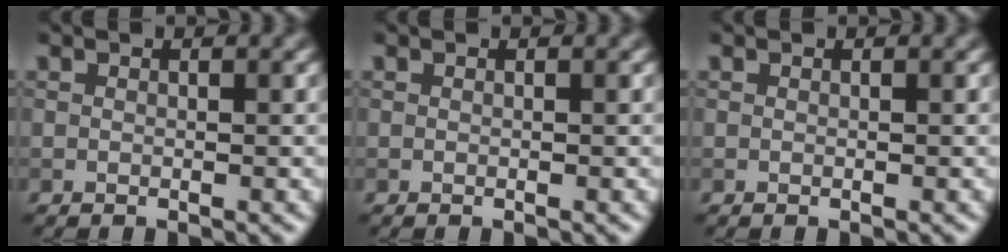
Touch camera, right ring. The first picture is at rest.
{"total": 0.0}
{"total": 0.0}